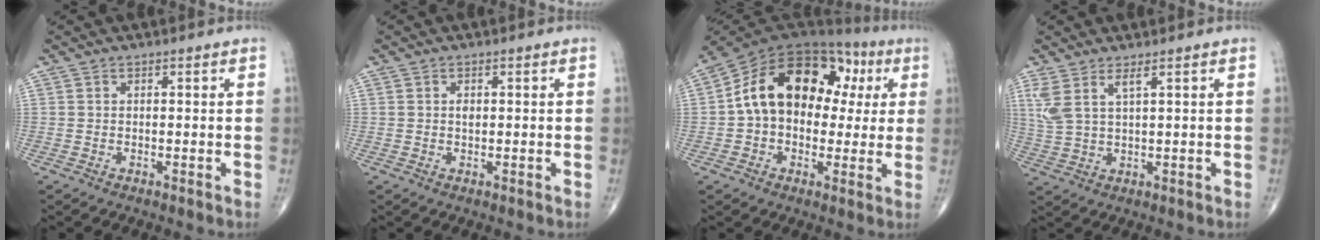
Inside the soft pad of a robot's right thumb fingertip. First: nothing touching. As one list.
[{"total": 1.1, "force": [0.2, 0.6, 0.8], "torque": [-0.013, 0.000, 0.003]}, {"total": 19.5, "force": [3.1, 13.4, 13.9], "torque": [-0.198, 0.046, 0.040]}, {"total": 5.2, "force": [2.8, 1.3, 4.3], "torque": [-0.112, -0.012, 0.067]}]